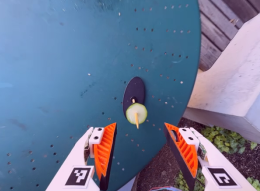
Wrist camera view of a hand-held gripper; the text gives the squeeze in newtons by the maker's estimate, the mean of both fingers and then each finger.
{"total": 0.0}